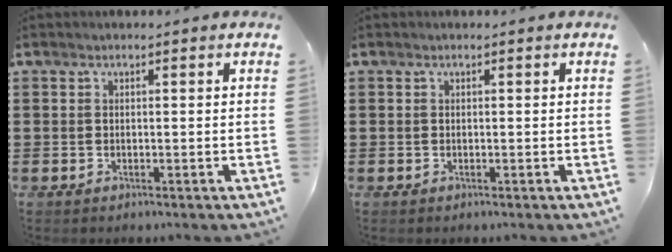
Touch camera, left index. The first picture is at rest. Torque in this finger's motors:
{"motor_torque": [0.00, 0.01, 0.00, 0.00]}